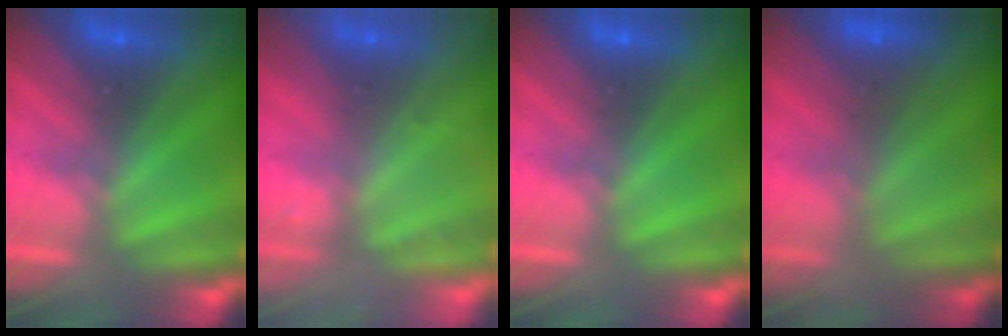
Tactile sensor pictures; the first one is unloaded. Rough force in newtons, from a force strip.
{"total": 2.3}
{"total": 0.0}
{"total": 2.4}